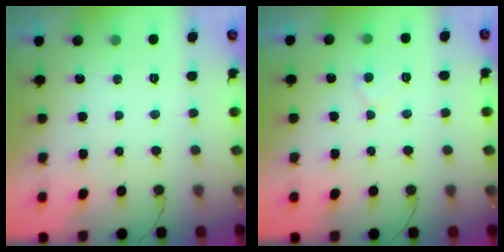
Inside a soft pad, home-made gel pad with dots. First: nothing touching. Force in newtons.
{"total": 5.1, "press": 5.1, "slide": 0.4}